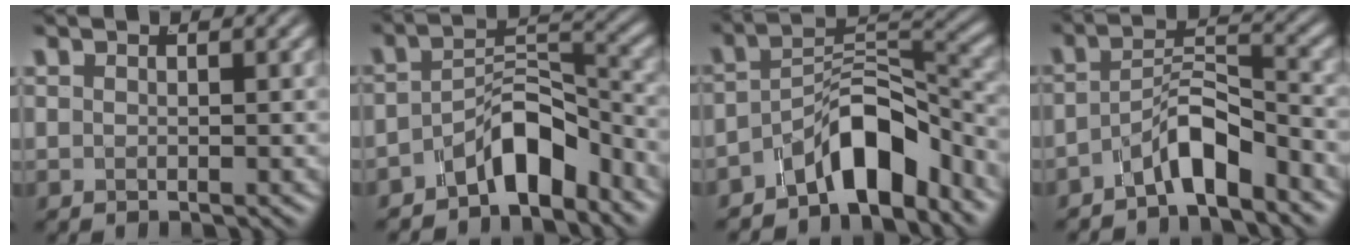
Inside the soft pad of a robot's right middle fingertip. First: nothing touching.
{"total": 5.9, "force": [-4.4, 2.1, 3.3], "torque": [-0.036, -0.001, -0.071]}
{"total": 7.4, "force": [-4.9, 2.8, 4.8], "torque": [-0.060, 0.003, -0.078]}
{"total": 4.9, "force": [-3.6, 1.5, 3.0], "torque": [-0.040, -0.003, -0.057]}